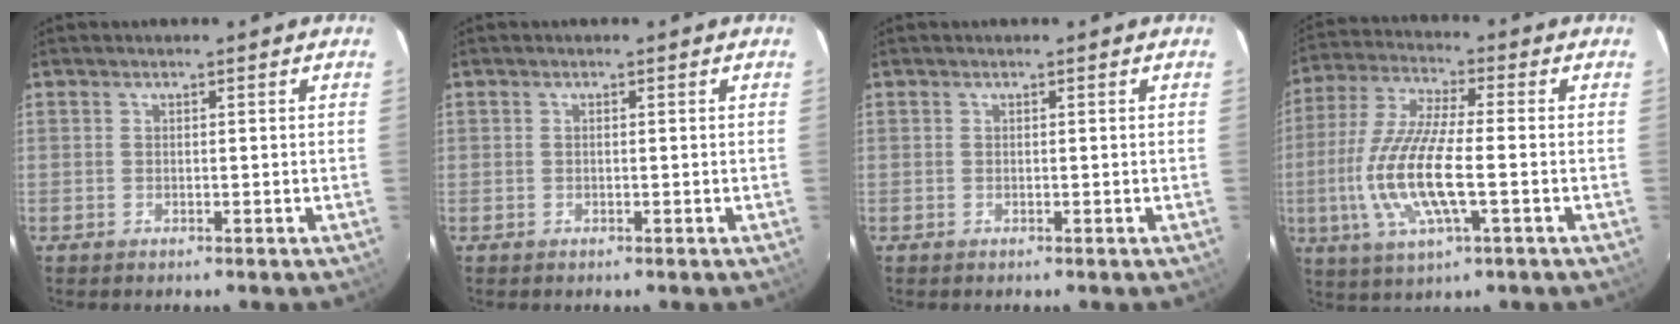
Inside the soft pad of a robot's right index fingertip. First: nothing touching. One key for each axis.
{"total": 0.0}
{"total": 0.0}
{"total": 14.7, "fx": -2.8, "fy": 3.5, "fz": 14.0, "tx": -0.293, "ty": -0.009, "tz": -0.056}